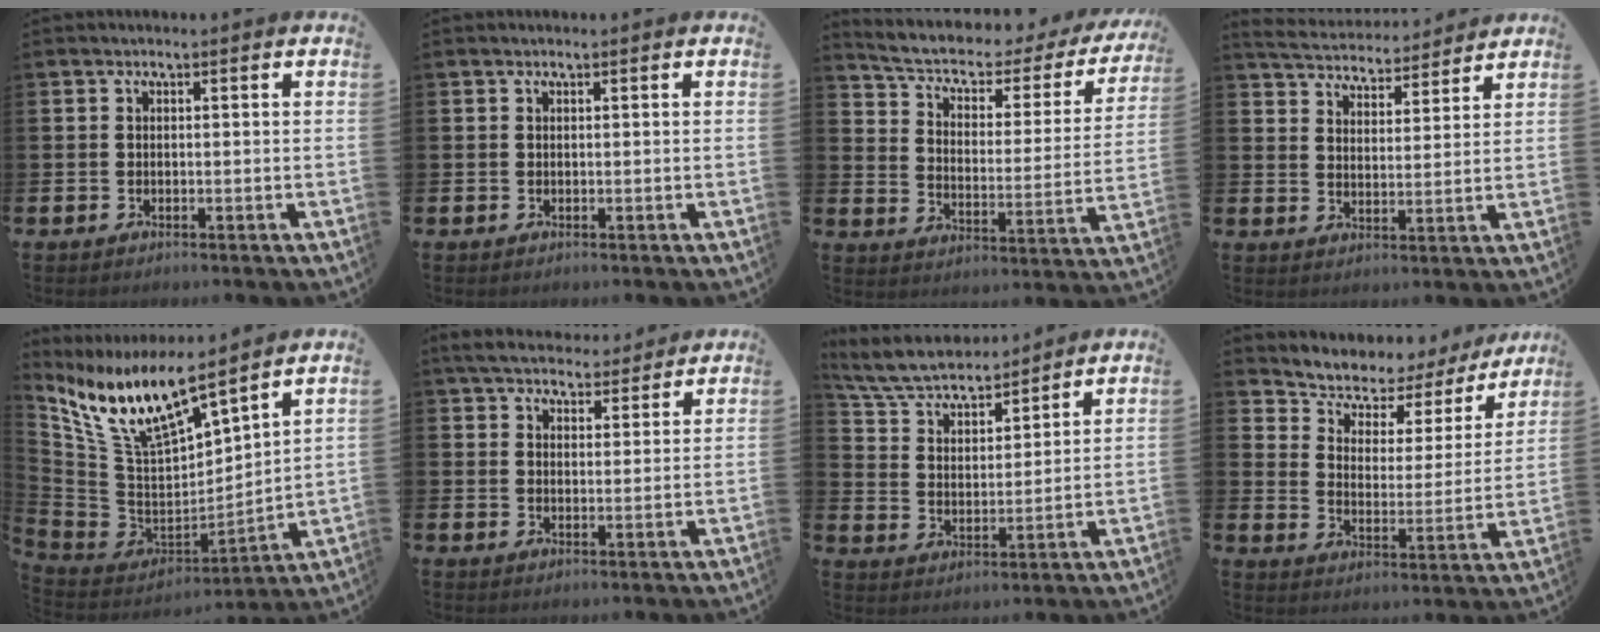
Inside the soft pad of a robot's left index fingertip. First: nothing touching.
{"total": 0.0}
{"total": 5.2, "force": [4.0, 2.2, 2.5], "torque": [-0.077, -0.032, 0.060]}
{"total": 5.1, "force": [5.0, 0.9, 0.2], "torque": [-0.032, -0.032, 0.088]}
{"total": 12.1, "force": [9.7, 2.7, 6.6], "torque": [-0.176, -0.059, 0.171]}
{"total": 5.3, "force": [5.1, 1.4, 0.8], "torque": [-0.034, -0.024, 0.091]}
{"total": 6.9, "force": [6.5, 1.6, 1.6], "torque": [-0.068, -0.041, 0.115]}
{"total": 6.4, "force": [5.6, 2.8, 1.4], "torque": [-0.067, -0.038, 0.093]}